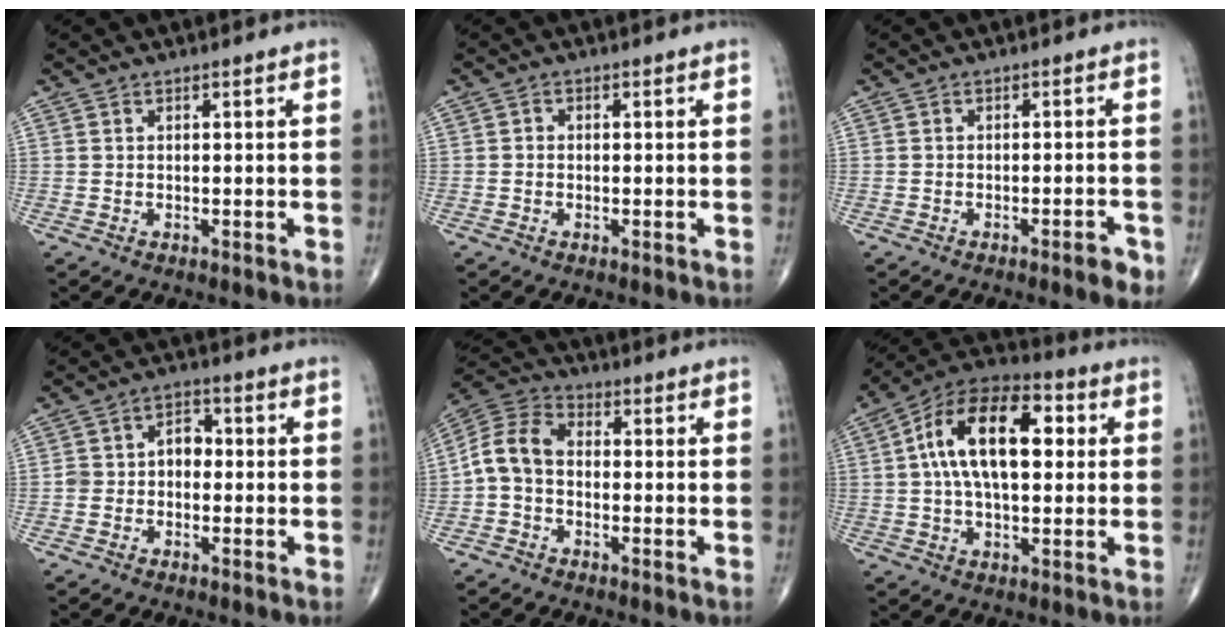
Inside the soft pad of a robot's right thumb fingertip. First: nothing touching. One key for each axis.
{"total": 0.8, "fx": -0.2, "fy": 0.7, "fz": 0.3, "tx": -0.001, "ty": 0.002, "tz": -0.009}
{"total": 3.4, "fx": -1.9, "fy": 0.8, "fz": 2.7, "tx": -0.034, "ty": 0.008, "tz": -0.026}
{"total": 4.9, "fx": -0.6, "fy": 3.9, "fz": 3.0, "tx": -0.030, "ty": 0.023, "tz": -0.021}
{"total": 8.0, "fx": -1.2, "fy": 5.7, "fz": 5.6, "tx": -0.101, "ty": 0.028, "tz": -0.041}
{"total": 17.9, "fx": 2.9, "fy": 9.5, "fz": 14.9, "tx": -0.237, "ty": 0.030, "tz": 0.040}